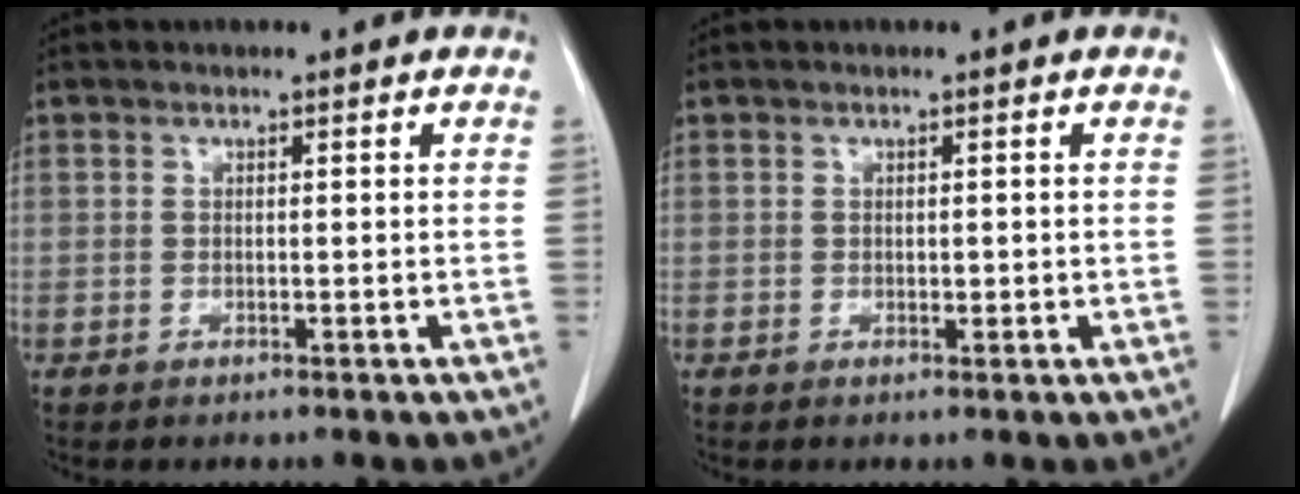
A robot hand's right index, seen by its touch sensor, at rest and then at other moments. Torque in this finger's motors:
{"motor_torque": [-0.18, 0.28, -0.04, -0.01]}